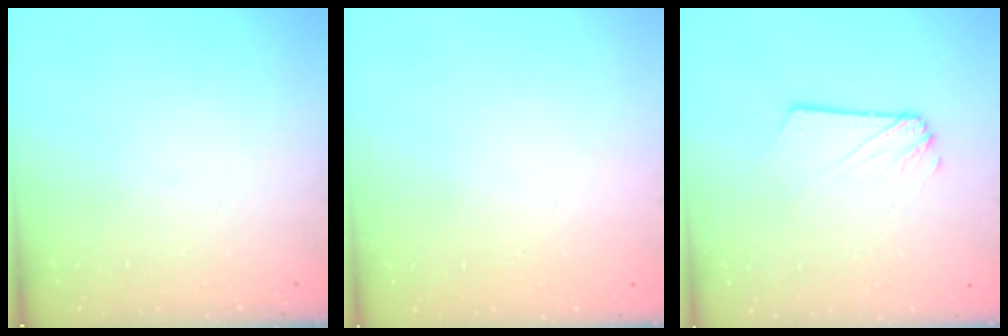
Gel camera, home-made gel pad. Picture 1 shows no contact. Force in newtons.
{"total": 0.0}
{"total": 2.3, "press": 2.3, "slide": 0.1}